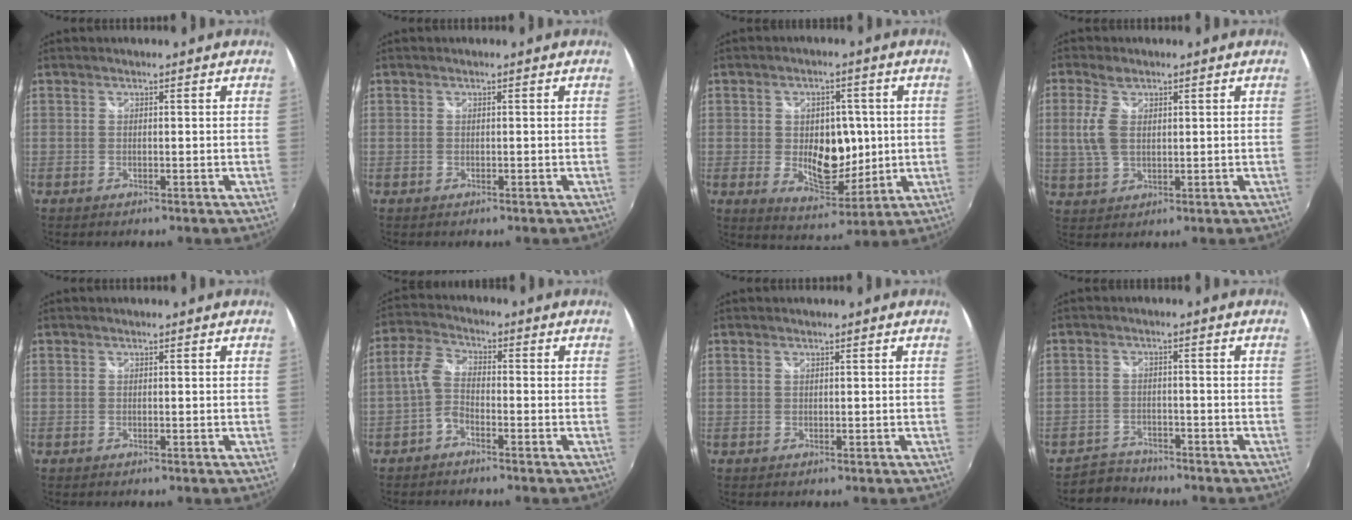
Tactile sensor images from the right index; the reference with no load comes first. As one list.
[{"total": 0.0}, {"total": 10.9, "force": [-0.4, 6.8, 8.5], "torque": [-0.138, -0.009, 0.004]}, {"total": 6.0, "force": [1.3, 3.5, 4.7], "torque": [-0.105, 0.007, 0.028]}, {"total": 0.0}, {"total": 4.3, "force": [-2.1, 2.2, 3.1], "torque": [-0.078, 0.016, -0.045]}, {"total": 0.0}, {"total": 4.6, "force": [-4.2, 1.9, -0.3], "torque": [-0.010, 0.008, -0.075]}]